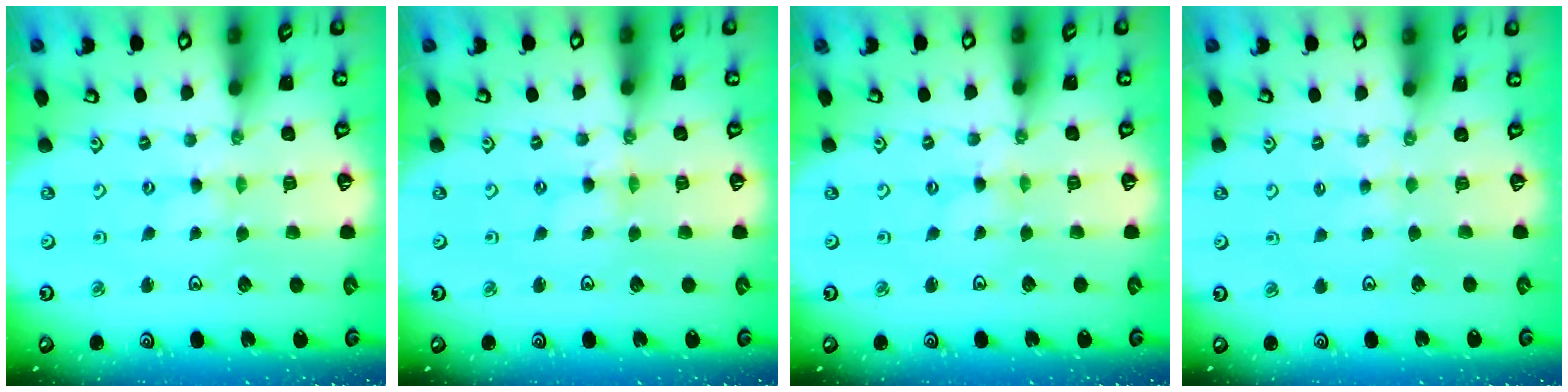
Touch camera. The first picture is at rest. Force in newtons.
{"total": 0.8, "press": 0.7, "slide": 0.2}
{"total": 0.0}
{"total": 1.5, "press": 1.5, "slide": 0.4}